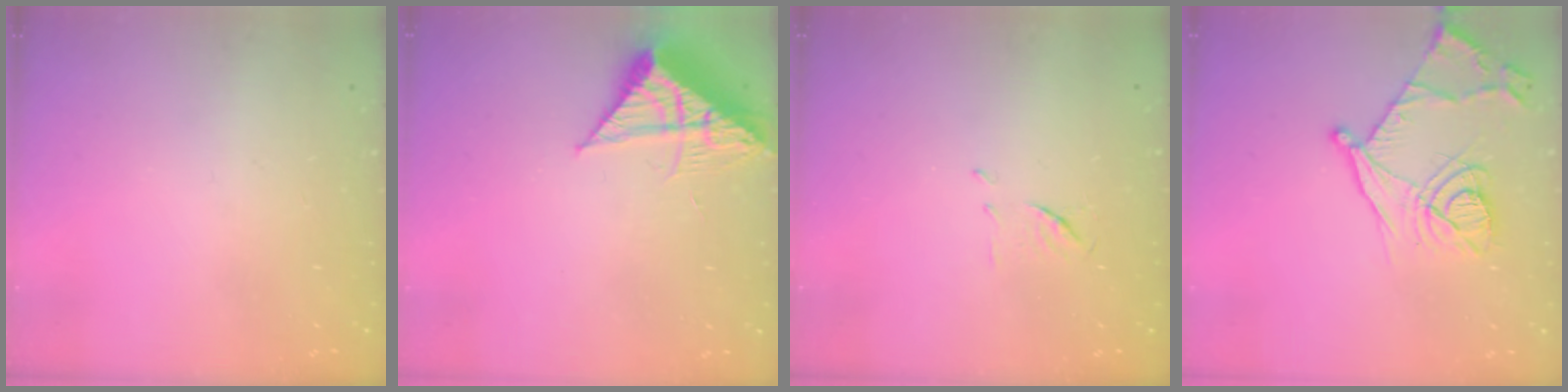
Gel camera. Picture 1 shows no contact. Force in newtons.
{"total": 8.8, "press": 8.8, "slide": 1.0}
{"total": 6.4, "press": 6.4, "slide": 0.4}
{"total": 16.2, "press": 16.2, "slide": 1.4}